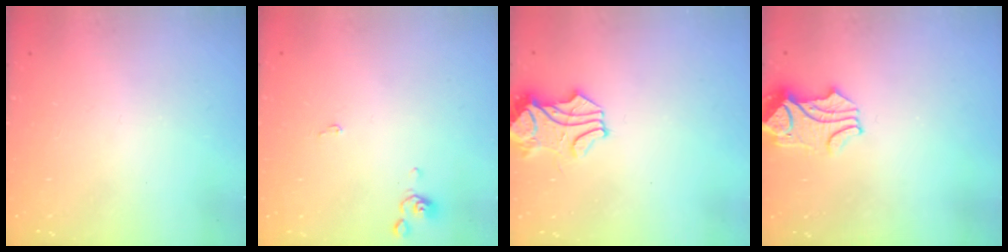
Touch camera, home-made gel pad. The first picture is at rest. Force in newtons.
{"total": 0.0}
{"total": 1.7, "press": 1.5, "slide": 0.8}
{"total": 2.1, "press": 1.8, "slide": 1.0}